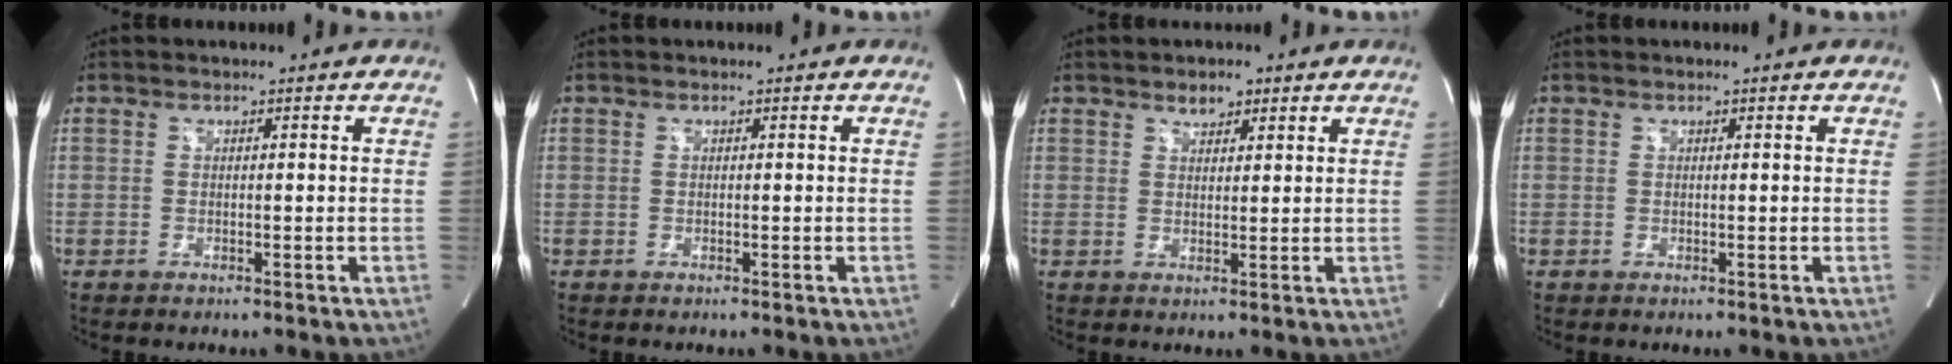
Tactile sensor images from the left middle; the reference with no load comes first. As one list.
[{"total": 0.0}, {"total": 2.4, "force": [1.8, 1.2, 1.2], "torque": [-0.021, 0.002, 0.030]}, {"total": 0.0}]